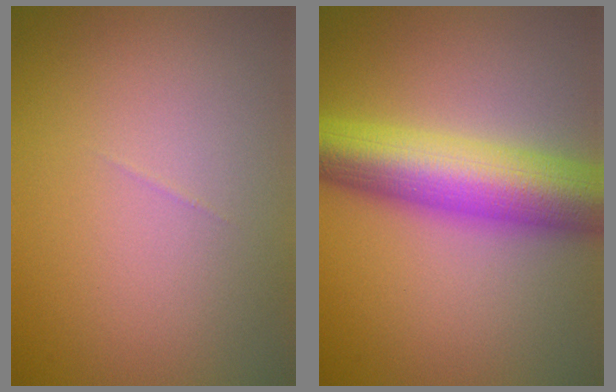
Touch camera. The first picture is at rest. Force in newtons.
{"total": 10.3, "press": 10.3, "slide": 0.3}